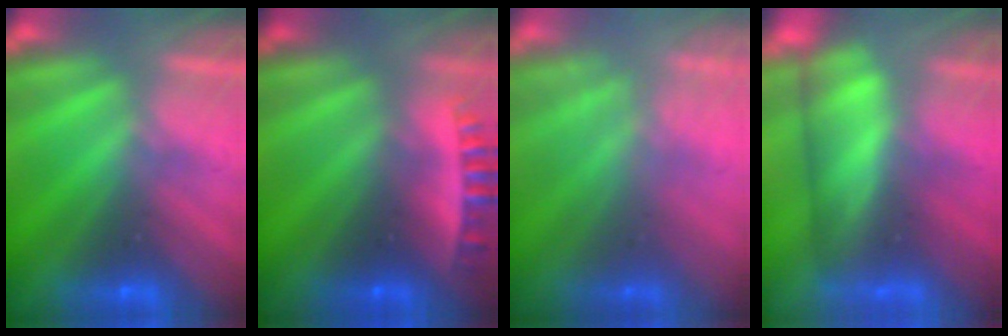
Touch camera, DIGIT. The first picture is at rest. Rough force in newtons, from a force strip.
{"total": 2.7}
{"total": 2.3}
{"total": 4.5}